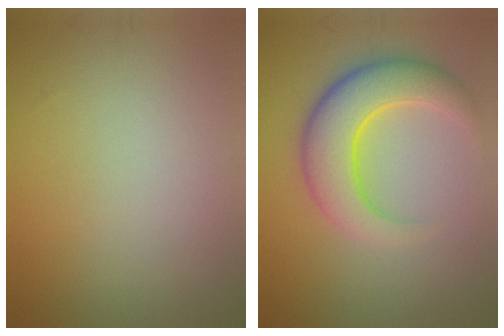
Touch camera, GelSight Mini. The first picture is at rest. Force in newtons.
{"total": 6.3, "press": 6.3, "slide": 0.1}